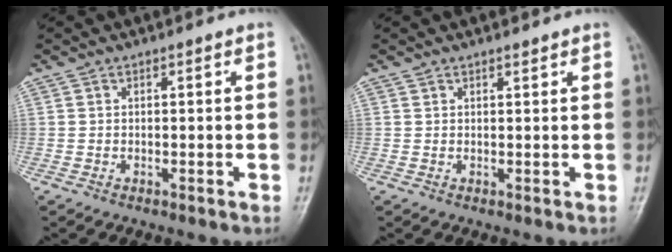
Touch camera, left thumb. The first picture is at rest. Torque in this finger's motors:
{"motor_torque": [-0.39, -0.41, -0.17, -0.13, 0.01]}